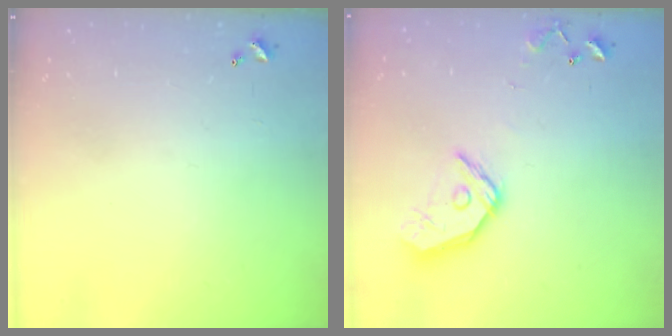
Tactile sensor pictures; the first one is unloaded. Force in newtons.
{"total": 12.2, "press": 12.2, "slide": 1.1}